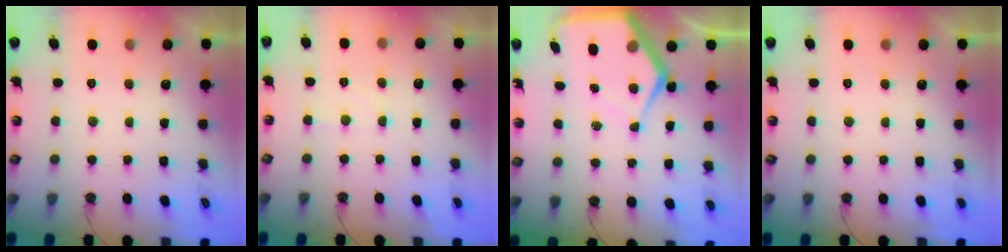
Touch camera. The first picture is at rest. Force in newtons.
{"total": 4.1, "press": 4.0, "slide": 0.8}
{"total": 9.2, "press": 9.1, "slide": 0.7}
{"total": 0.0}